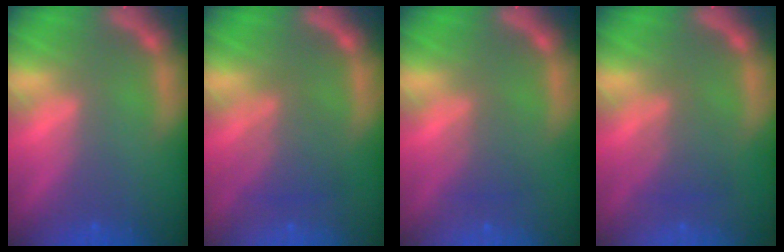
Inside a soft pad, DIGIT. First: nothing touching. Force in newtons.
{"total": 3.5}
{"total": 2.0}
{"total": 3.0}